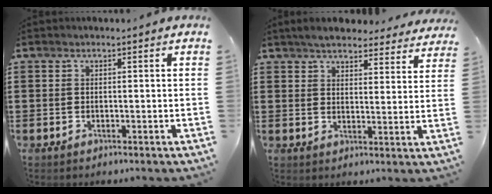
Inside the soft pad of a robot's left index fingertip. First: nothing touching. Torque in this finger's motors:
{"motor_torque": [2.14, 0.00, 0.67, 0.09]}